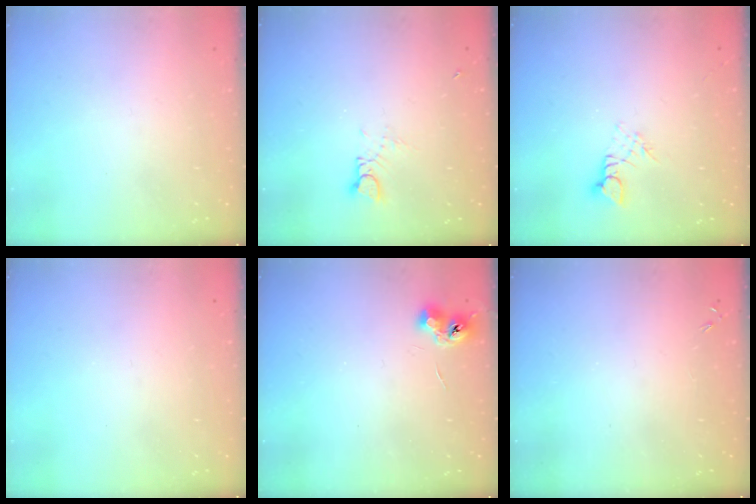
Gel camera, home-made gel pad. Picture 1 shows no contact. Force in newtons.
{"total": 2.7, "press": 2.7, "slide": 0.2}
{"total": 3.2, "press": 3.2, "slide": 0.2}
{"total": 0.0}
{"total": 6.5, "press": 6.4, "slide": 0.9}
{"total": 0.0}